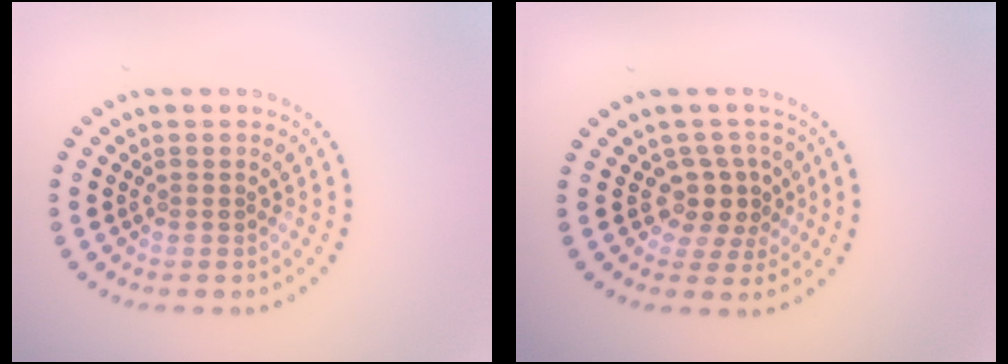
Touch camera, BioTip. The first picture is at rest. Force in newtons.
{"total": 2.9, "press": 2.2, "slide": 1.9}